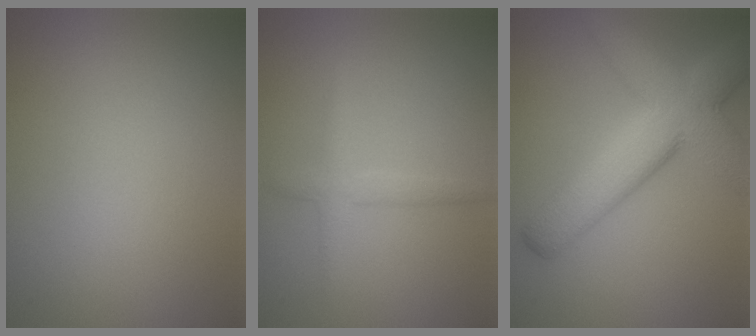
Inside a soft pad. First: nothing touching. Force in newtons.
{"total": 1.9, "press": 1.9, "slide": 0.2}
{"total": 8.9, "press": 8.9, "slide": 0.4}